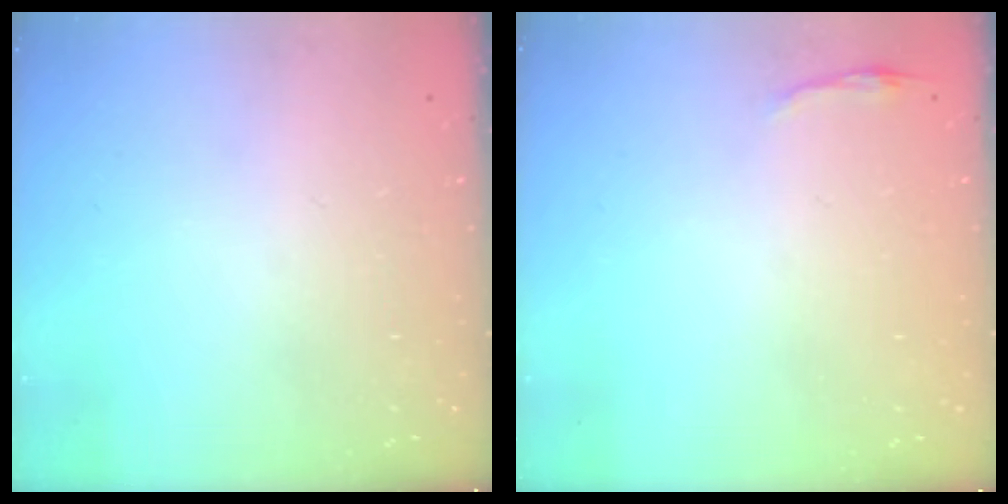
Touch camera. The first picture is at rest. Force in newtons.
{"total": 2.9, "press": 2.8, "slide": 0.7}